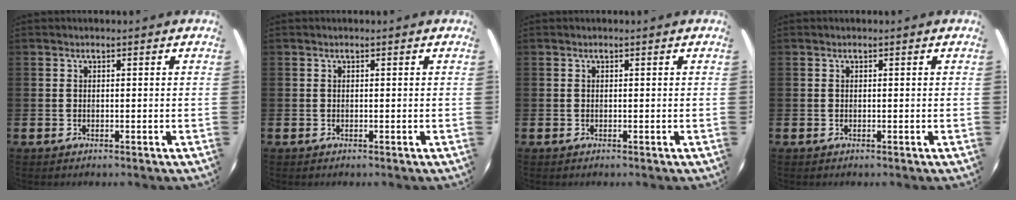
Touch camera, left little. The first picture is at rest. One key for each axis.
{"total": 0.0}
{"total": 0.0}
{"total": 0.0}